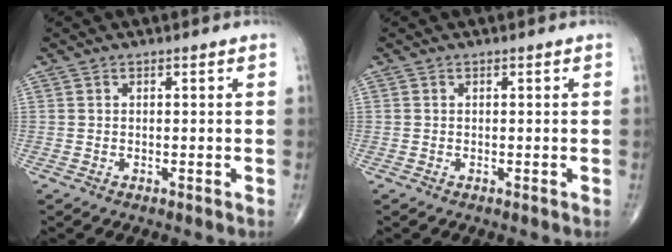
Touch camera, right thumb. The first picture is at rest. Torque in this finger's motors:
{"motor_torque": [0.11, 0.12, 0.30, 0.17, 0.03]}